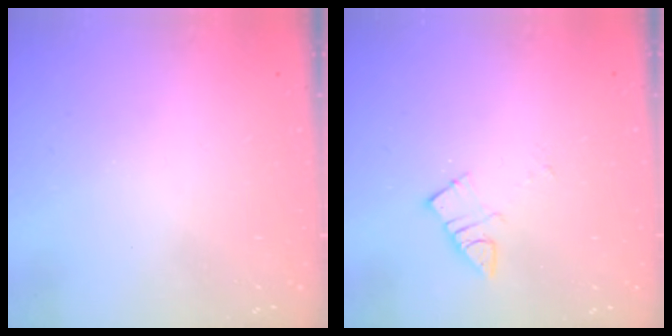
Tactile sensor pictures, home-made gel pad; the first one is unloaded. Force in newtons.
{"total": 4.9, "press": 4.8, "slide": 0.5}